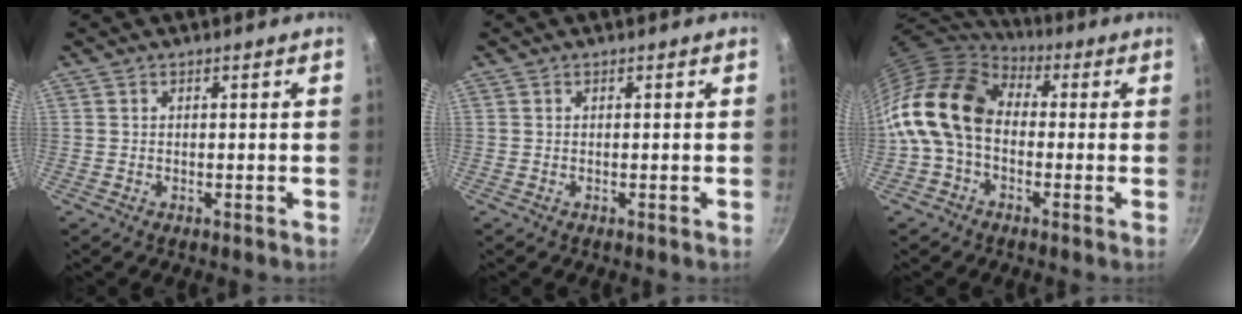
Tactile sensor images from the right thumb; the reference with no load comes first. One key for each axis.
{"total": 0.0}
{"total": 17.0, "fx": -0.4, "fy": 12.2, "fz": 11.8, "tx": -0.219, "ty": 0.035, "tz": -0.027}